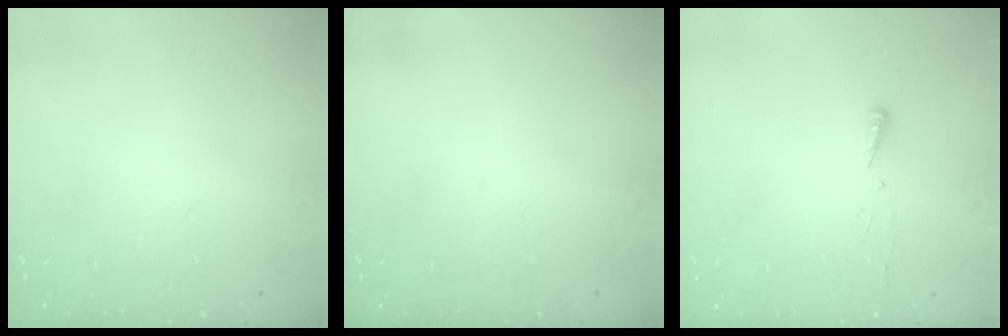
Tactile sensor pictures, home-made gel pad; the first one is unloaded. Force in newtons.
{"total": 0.0}
{"total": 4.1, "press": 4.0, "slide": 1.0}